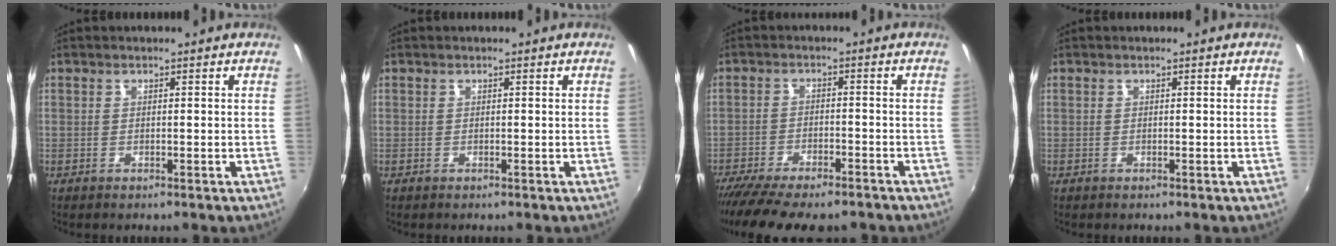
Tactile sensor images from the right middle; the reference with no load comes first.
{"total": 0.0}
{"total": 14.5, "force": [-12.0, 3.6, 7.3], "torque": [-0.154, -0.048, -0.187]}
{"total": 0.0}